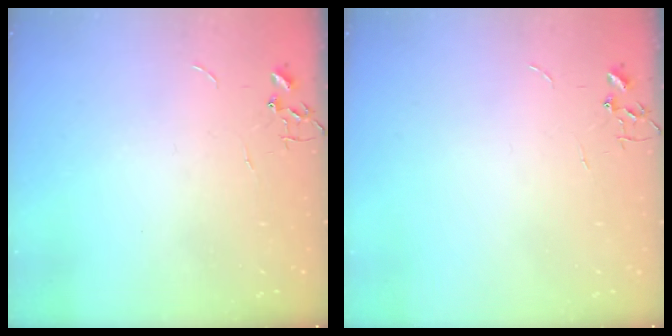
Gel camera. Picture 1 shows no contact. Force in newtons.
{"total": 0.0}